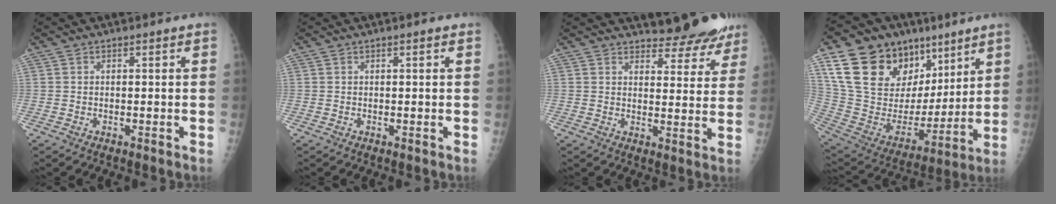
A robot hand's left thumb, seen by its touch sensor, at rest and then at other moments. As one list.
[{"total": 0.6, "force": [0.3, 0.1, 0.5], "torque": [-0.007, 0.002, 0.002]}, {"total": 9.4, "force": [8.8, 3.0, 1.7], "torque": [0.012, -0.066, 0.101]}, {"total": 26.2, "force": [13.9, 17.2, 14.0], "torque": [-0.211, -0.013, 0.260]}]